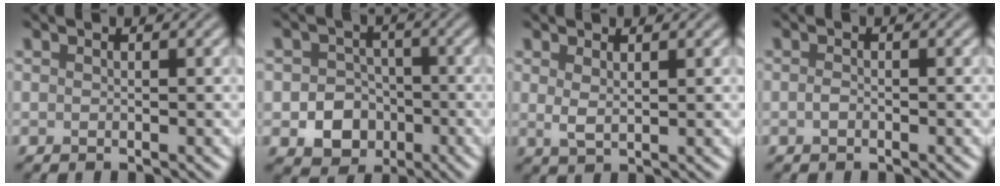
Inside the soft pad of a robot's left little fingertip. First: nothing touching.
{"total": 5.6, "force": [-2.0, 4.7, 2.3], "torque": [-0.008, -0.006, -0.049]}
{"total": 1.5, "force": [0.8, 0.4, 1.1], "torque": [-0.025, -0.005, 0.018]}
{"total": 0.7, "force": [-0.3, 0.4, 0.5], "torque": [-0.012, -0.001, -0.007]}